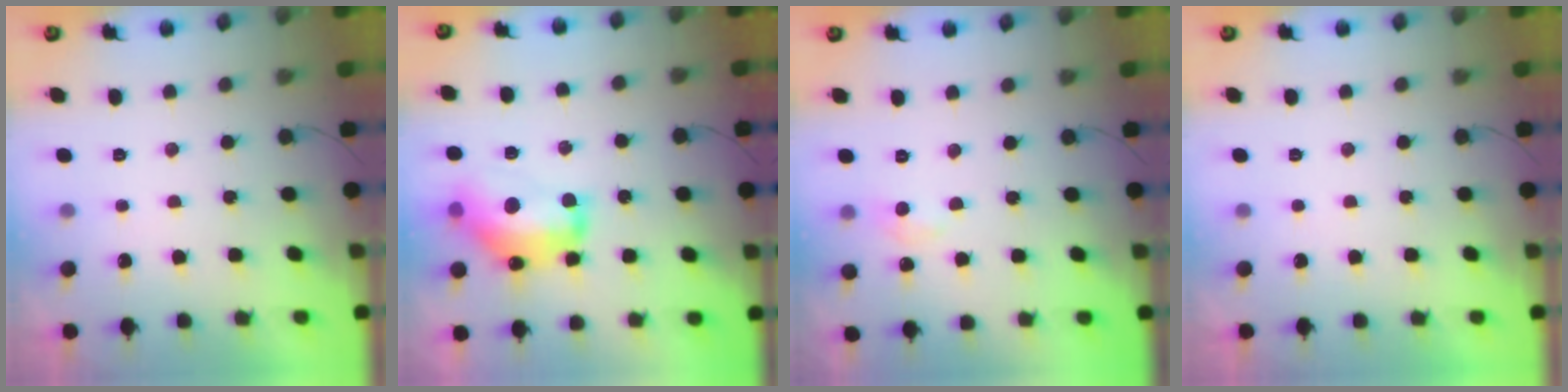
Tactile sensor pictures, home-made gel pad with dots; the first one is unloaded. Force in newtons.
{"total": 16.4, "press": 16.3, "slide": 1.3}
{"total": 5.7, "press": 5.6, "slide": 0.8}
{"total": 0.0}